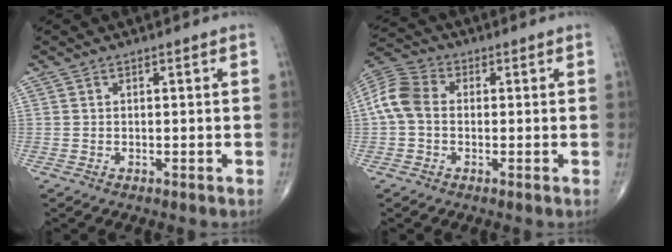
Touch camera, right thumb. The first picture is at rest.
{"total": 7.8, "force": [0.0, 5.7, 5.3], "torque": [-0.109, 0.023, -0.012]}